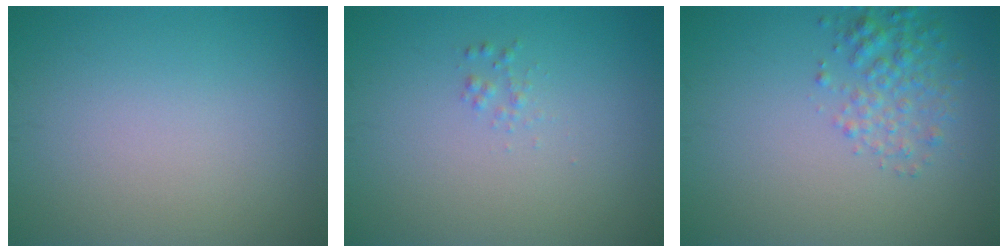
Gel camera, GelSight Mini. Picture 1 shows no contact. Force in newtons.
{"total": 0.7, "press": 0.7, "slide": 0.0}
{"total": 2.6, "press": 2.6, "slide": 0.1}